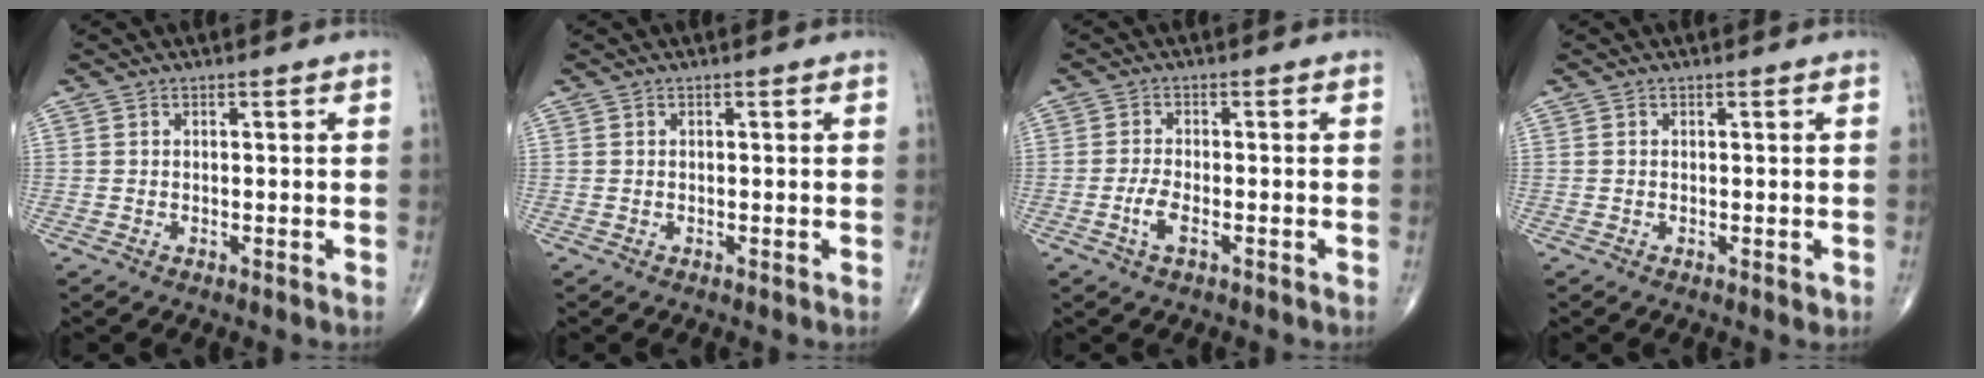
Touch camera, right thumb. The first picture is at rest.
{"total": 0.0}
{"total": 3.2, "force": [-1.4, 1.2, 2.7], "torque": [-0.062, 0.007, -0.026]}
{"total": 0.8, "force": [-0.2, 0.5, 0.6], "torque": [-0.004, -0.001, -0.002]}